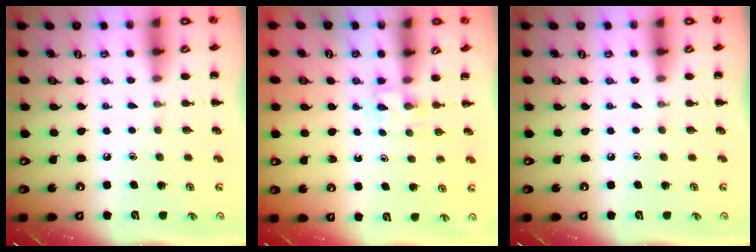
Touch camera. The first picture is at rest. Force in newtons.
{"total": 2.6, "press": 2.4, "slide": 1.0}
{"total": 0.0}